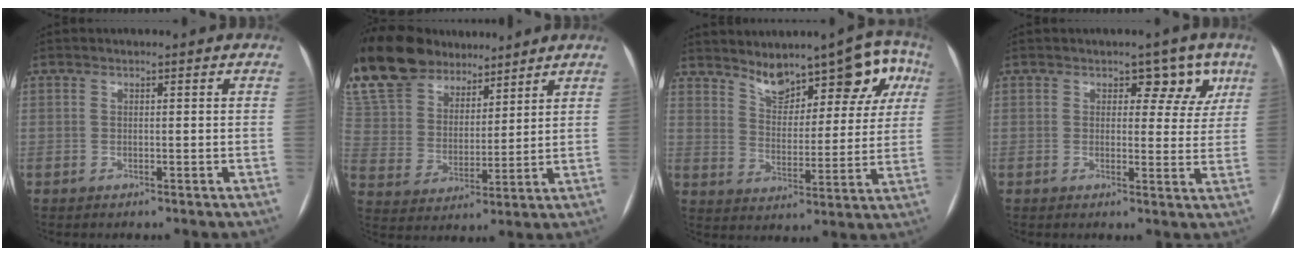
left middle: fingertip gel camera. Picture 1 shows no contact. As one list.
[{"total": 19.7, "force": [16.1, 9.1, 6.7], "torque": [-0.161, 0.040, 0.302]}, {"total": 12.1, "force": [7.8, 5.2, 7.6], "torque": [-0.080, 0.022, 0.120]}, {"total": 5.0, "force": [2.7, 3.2, 2.7], "torque": [-0.008, 0.008, 0.027]}]